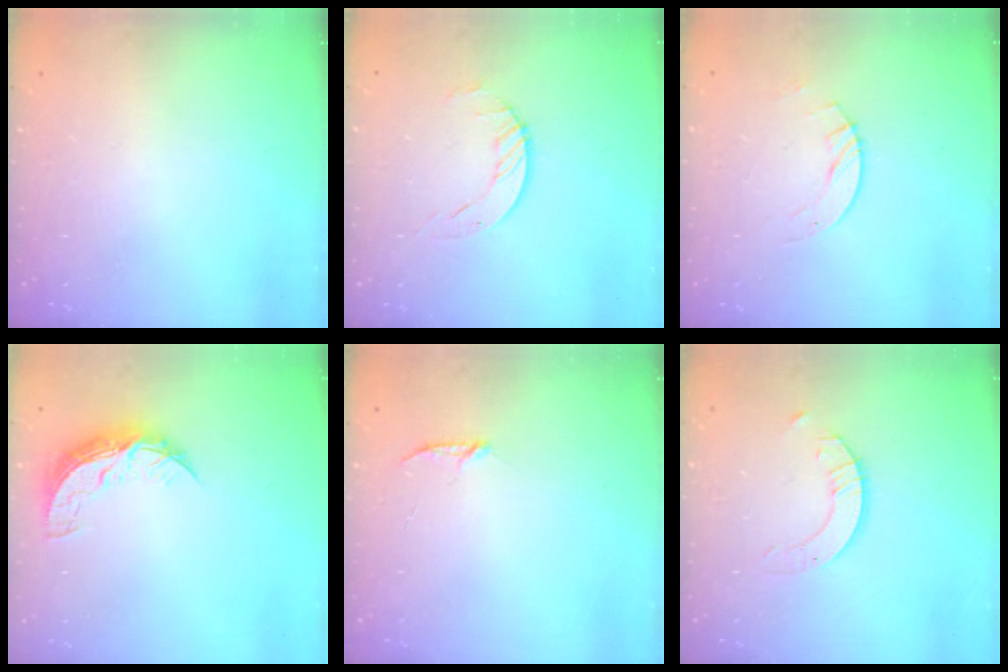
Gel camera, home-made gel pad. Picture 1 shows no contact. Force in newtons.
{"total": 2.5, "press": 2.5, "slide": 0.3}
{"total": 5.0, "press": 5.0, "slide": 0.5}
{"total": 8.5, "press": 8.5, "slide": 0.2}
{"total": 3.1, "press": 3.1, "slide": 0.3}
{"total": 2.4, "press": 2.4, "slide": 0.2}